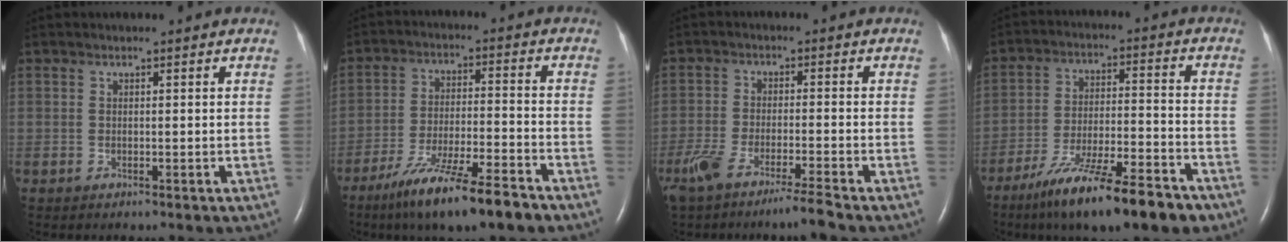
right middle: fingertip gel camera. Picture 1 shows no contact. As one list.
[{"total": 13.0, "force": [-9.4, 0.9, 9.0], "torque": [-0.163, -0.035, -0.162]}, {"total": 7.5, "force": [-5.7, -0.1, 4.8], "torque": [-0.092, -0.016, -0.106]}, {"total": 16.0, "force": [-11.6, 2.2, 10.9], "torque": [-0.171, -0.023, -0.194]}]